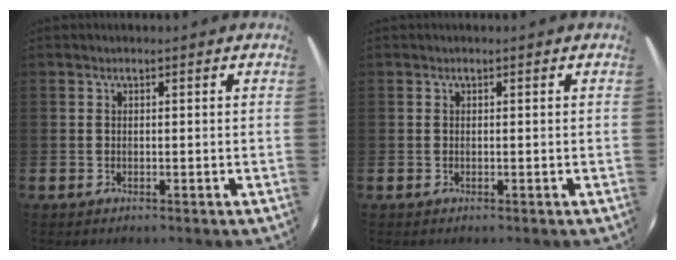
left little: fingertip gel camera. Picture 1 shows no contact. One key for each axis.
{"total": 0.0}